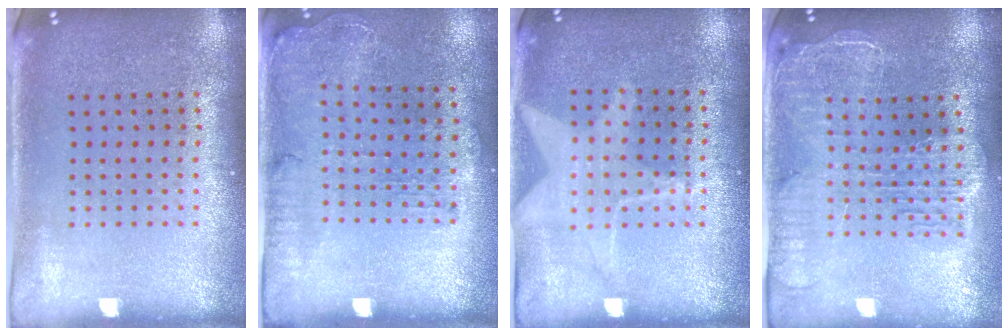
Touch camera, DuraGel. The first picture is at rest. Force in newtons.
{"total": 1.4, "press": 1.2, "slide": 0.7}
{"total": 1.3, "press": 1.2, "slide": 0.3}
{"total": 2.4, "press": 2.1, "slide": 1.2}